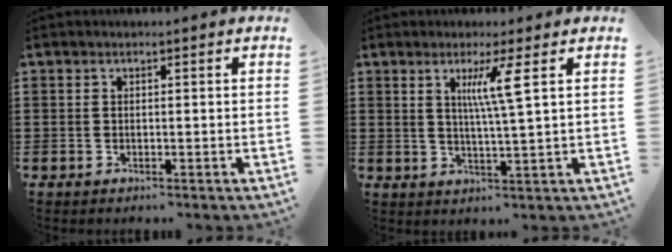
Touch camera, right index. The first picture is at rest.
{"total": 5.0, "force": [1.8, -0.6, 4.6], "torque": [-0.094, -0.005, 0.026]}